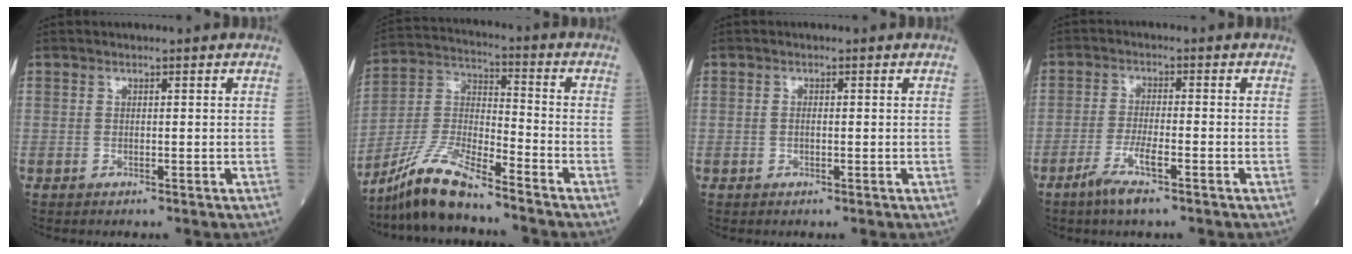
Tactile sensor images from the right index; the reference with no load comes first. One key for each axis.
{"total": 10.9, "fx": -9.1, "fy": 0.9, "fz": 5.9, "tx": -0.126, "ty": -0.007, "tz": -0.177}
{"total": 0.7, "fx": -0.1, "fy": 0.3, "fz": 0.6, "tx": -0.014, "ty": 0.001, "tz": -0.003}
{"total": 5.1, "fx": -3.0, "fy": 0.3, "fz": 4.0, "tx": -0.081, "ty": -0.006, "tz": -0.059}